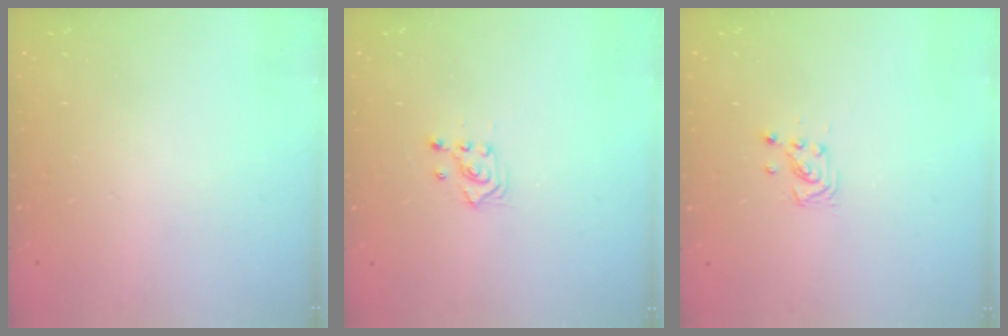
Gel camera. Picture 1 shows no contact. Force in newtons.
{"total": 2.4, "press": 2.2, "slide": 0.8}
{"total": 2.9, "press": 2.9, "slide": 0.3}